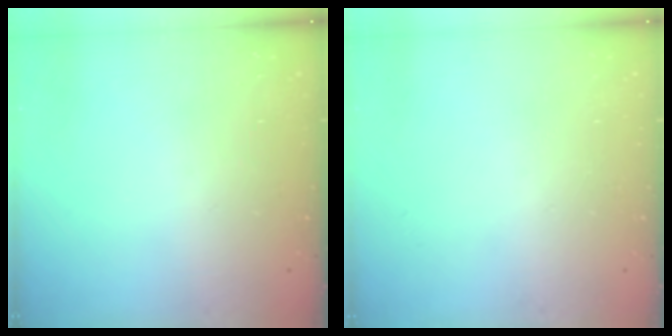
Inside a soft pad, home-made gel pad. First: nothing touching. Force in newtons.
{"total": 0.0}